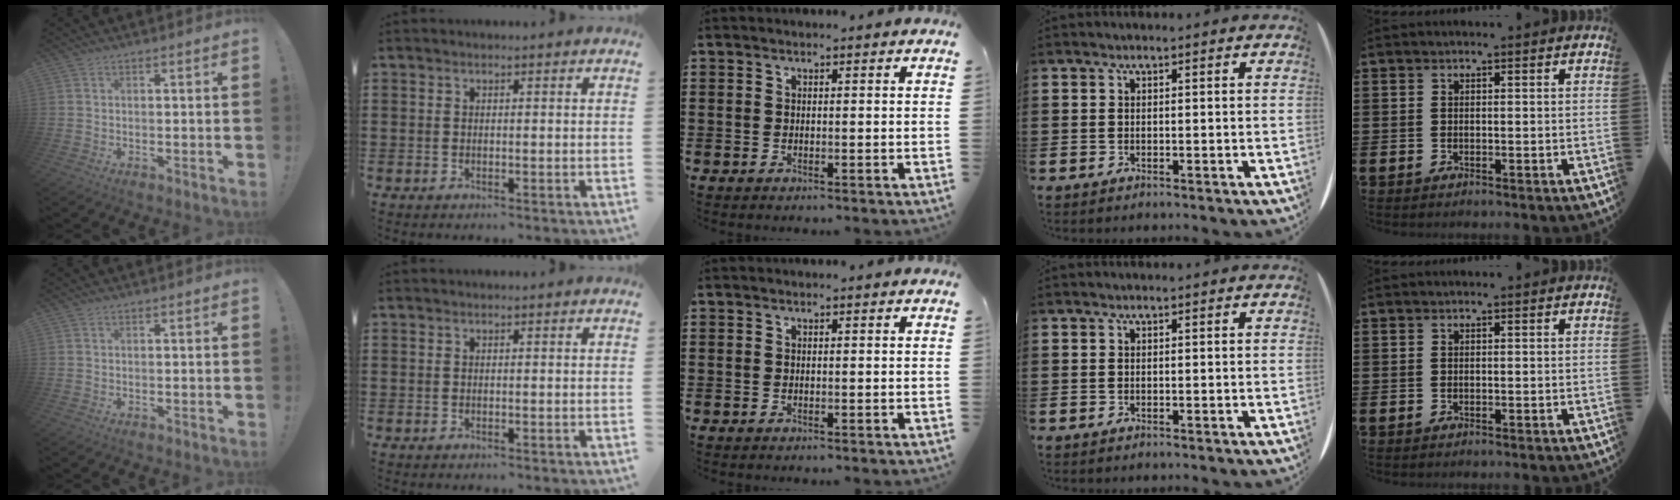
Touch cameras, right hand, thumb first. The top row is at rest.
{}